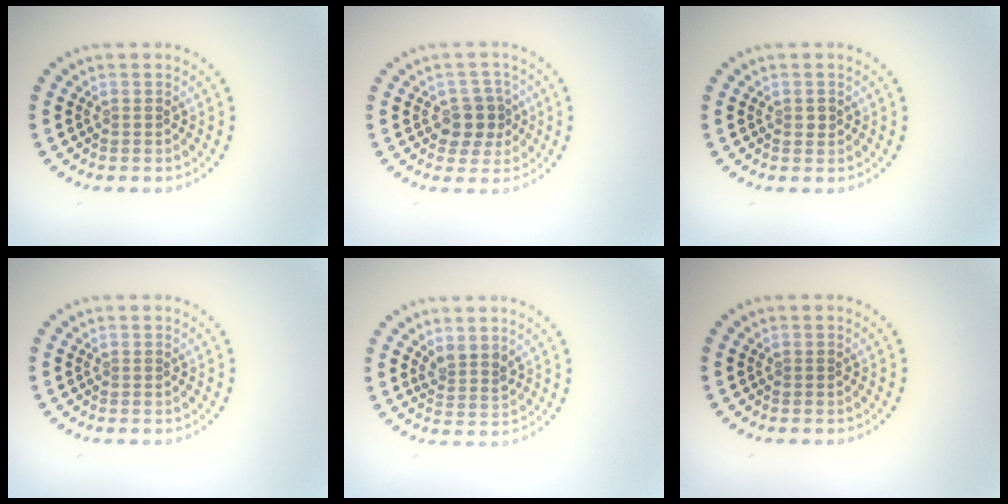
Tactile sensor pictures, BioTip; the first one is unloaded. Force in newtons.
{"total": 3.2, "press": 3.0, "slide": 1.2}
{"total": 0.8, "press": 0.8, "slide": 0.1}
{"total": 0.0}
{"total": 2.0, "press": 1.6, "slide": 1.1}
{"total": 0.0}